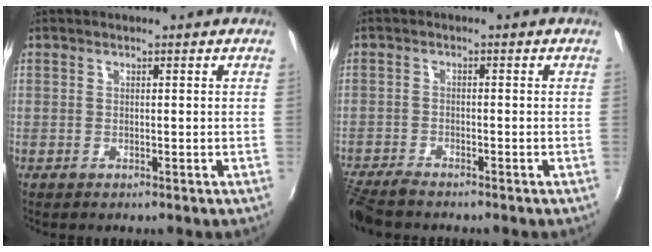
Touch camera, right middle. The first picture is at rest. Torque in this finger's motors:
{"motor_torque": [0.03, -0.06, 0.02, 0.01]}